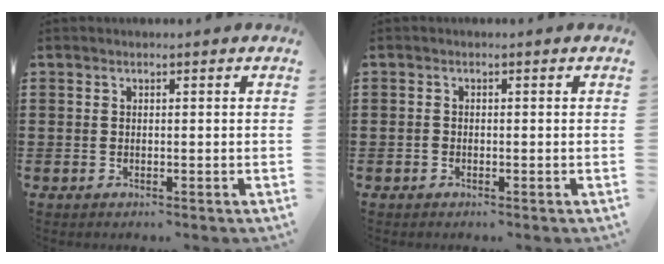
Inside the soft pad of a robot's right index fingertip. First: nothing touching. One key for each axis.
{"total": 0.7, "fx": -0.4, "fy": 0.5, "fz": 0.3, "tx": -0.006, "ty": 0.002, "tz": -0.009}